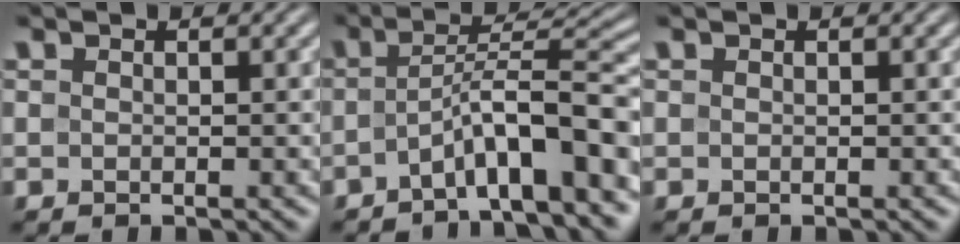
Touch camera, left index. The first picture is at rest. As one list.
[{"total": 8.0, "force": [-3.3, 1.7, 7.1], "torque": [-0.103, 0.020, -0.061]}, {"total": 0.0}]